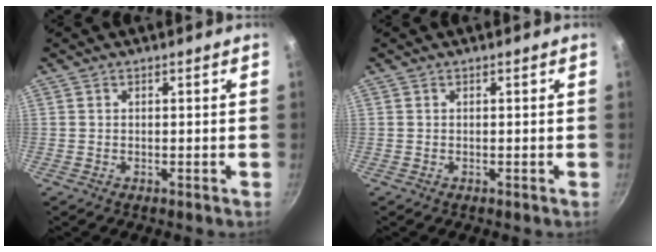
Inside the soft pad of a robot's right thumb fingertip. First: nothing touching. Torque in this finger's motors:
{"motor_torque": [0.61, -0.14, 0.44, -0.61, -0.05]}